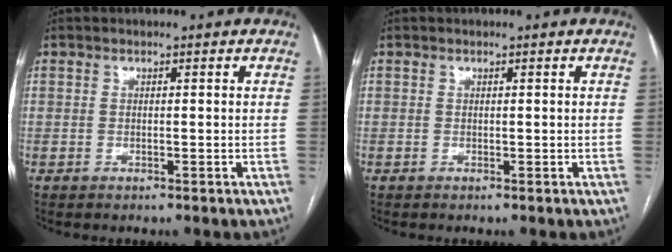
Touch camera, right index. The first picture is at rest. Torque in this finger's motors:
{"motor_torque": [0.00, 0.00, 0.00, 0.00]}